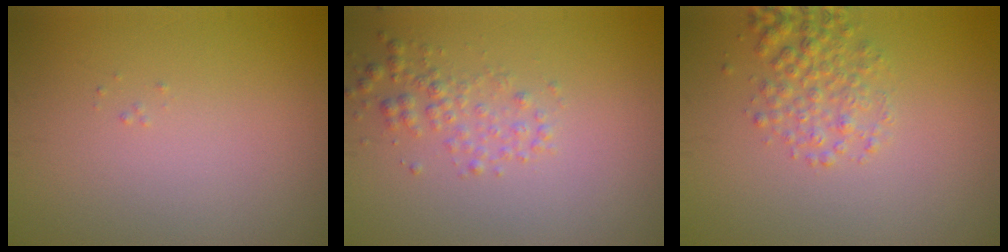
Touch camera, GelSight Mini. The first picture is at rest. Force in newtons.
{"total": 2.1, "press": 2.1, "slide": 0.1}
{"total": 2.9, "press": 2.9, "slide": 0.2}